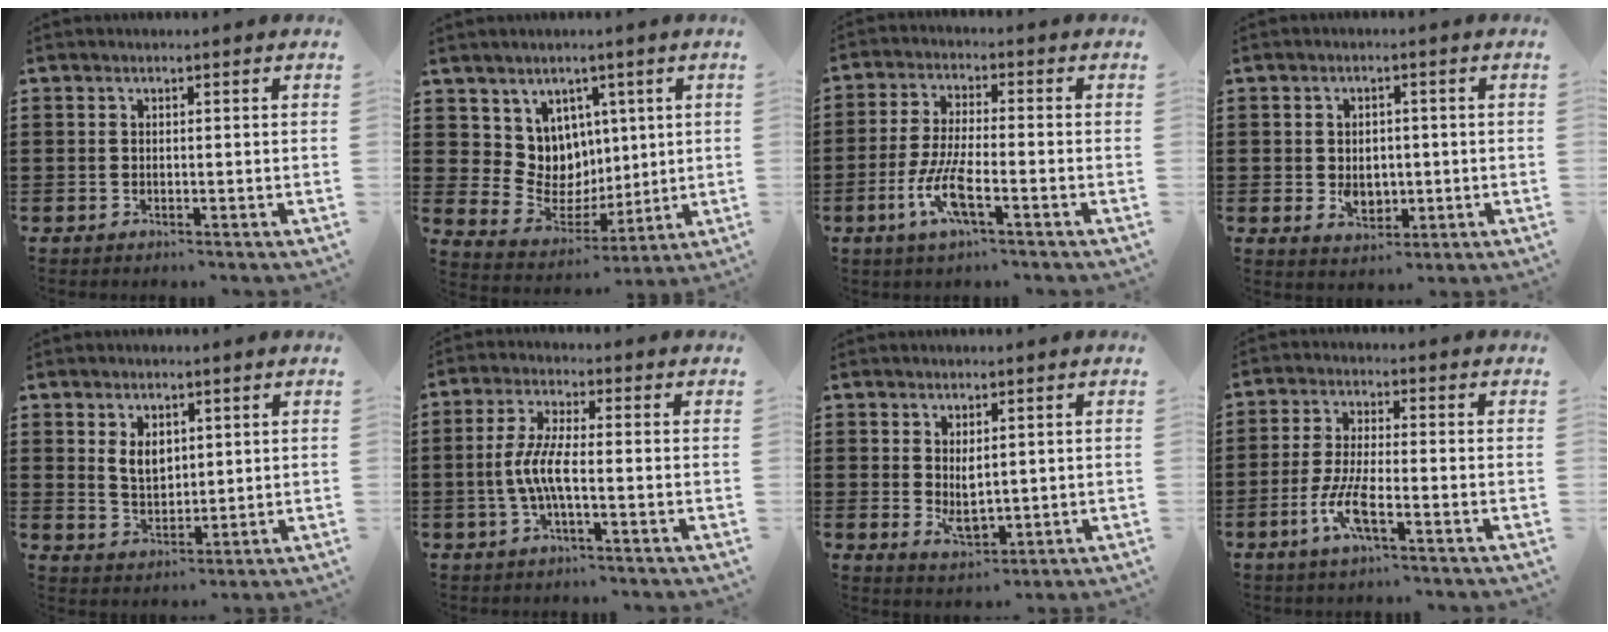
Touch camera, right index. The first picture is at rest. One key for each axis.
{"total": 7.6, "fx": 3.2, "fy": 6.8, "fz": 0.6, "tx": -0.051, "ty": -0.030, "tz": 0.070}
{"total": 7.4, "fx": -3.3, "fy": 1.5, "fz": 6.4, "tx": -0.145, "ty": -0.017, "tz": -0.065}
{"total": 3.4, "fx": -0.2, "fy": 2.7, "fz": 2.1, "tx": -0.039, "ty": 0.005, "tz": -0.009}
{"total": 4.3, "fx": 1.8, "fy": 2.7, "fz": 2.7, "tx": -0.054, "ty": 0.006, "tz": 0.030}
{"total": 5.6, "fx": -1.4, "fy": 1.1, "fz": 5.3, "tx": -0.128, "ty": -0.011, "tz": -0.037}
{"total": 3.1, "fx": 0.6, "fy": 1.5, "fz": 2.6, "tx": -0.043, "ty": -0.002, "tz": 0.011}
{"total": 6.1, "fx": -2.9, "fy": 1.1, "fz": 5.2, "tx": -0.120, "ty": -0.014, "tz": -0.060}